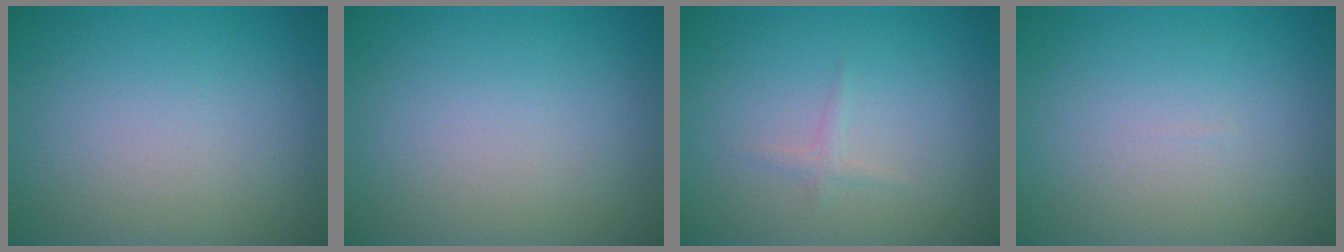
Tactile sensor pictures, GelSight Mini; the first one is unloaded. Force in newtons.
{"total": 0.0}
{"total": 0.8, "press": 0.8, "slide": 0.0}
{"total": 0.0}